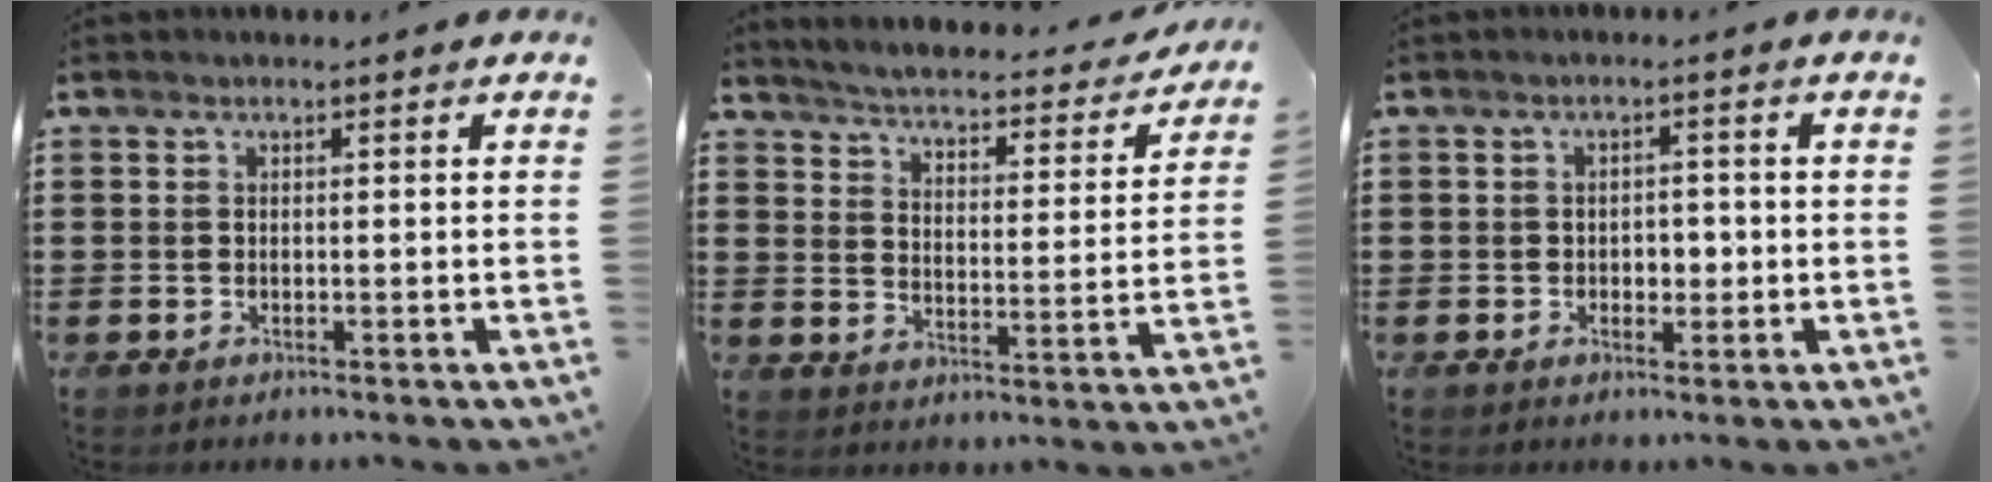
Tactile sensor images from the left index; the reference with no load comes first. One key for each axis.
{"total": 3.4, "fx": 3.3, "fy": -0.1, "fz": 0.9, "tx": -0.038, "ty": -0.032, "tz": 0.049}
{"total": 2.3, "fx": -0.4, "fy": 1.7, "fz": 1.6, "tx": -0.035, "ty": 0.005, "tz": -0.011}